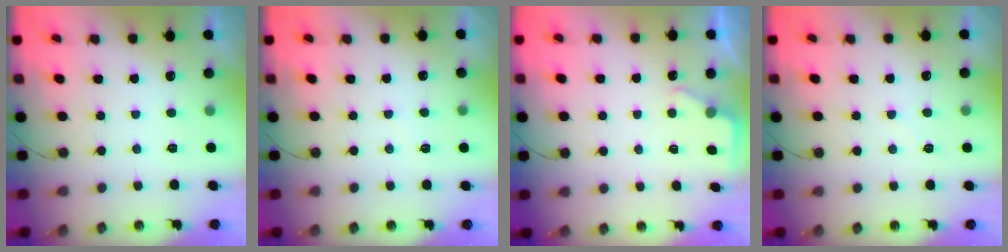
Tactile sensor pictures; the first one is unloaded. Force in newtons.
{"total": 2.5, "press": 2.5, "slide": 0.3}
{"total": 2.7, "press": 2.7, "slide": 0.4}
{"total": 5.4, "press": 5.3, "slide": 0.7}